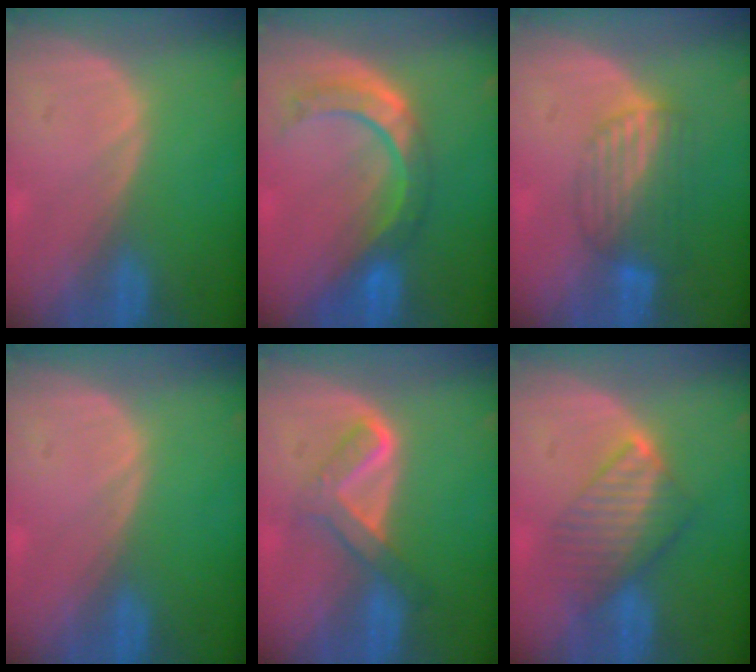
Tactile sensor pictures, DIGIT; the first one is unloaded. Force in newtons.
{"total": 8.6, "press": 7.2, "slide": 4.5}
{"total": 6.8, "press": 6.0, "slide": 3.2}
{"total": 0.0}
{"total": 5.1, "press": 5.1, "slide": 0.8}
{"total": 6.5, "press": 6.5, "slide": 0.7}